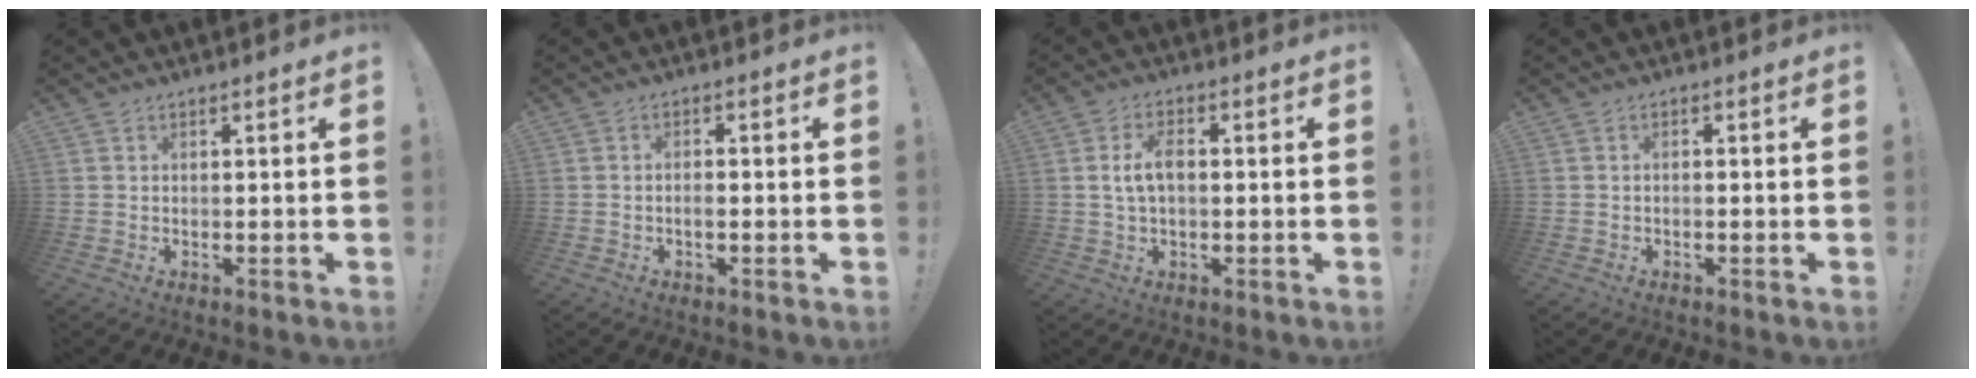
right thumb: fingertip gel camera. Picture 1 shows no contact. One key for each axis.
{"total": 1.8, "fx": -0.8, "fy": 0.6, "fz": 1.5, "tx": -0.017, "ty": 0.001, "tz": -0.016}
{"total": 6.2, "fx": 0.3, "fy": 3.5, "fz": 5.1, "tx": -0.092, "ty": 0.011, "tz": 0.005}
{"total": 0.9, "fx": -0.7, "fy": 0.0, "fz": 0.5, "tx": -0.007, "ty": -0.001, "tz": -0.012}